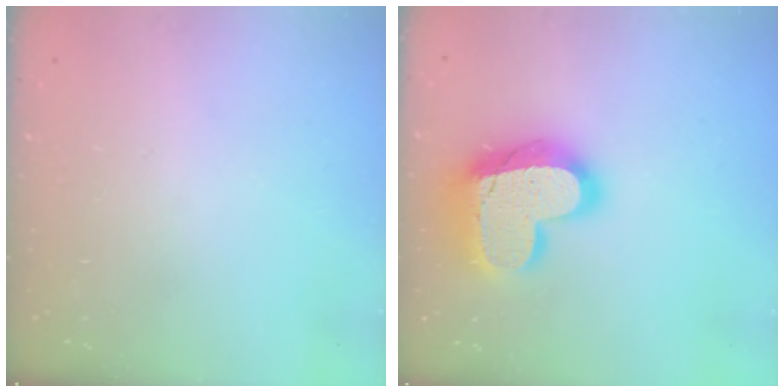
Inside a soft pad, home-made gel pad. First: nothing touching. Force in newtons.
{"total": 21.1, "press": 21.0, "slide": 1.5}